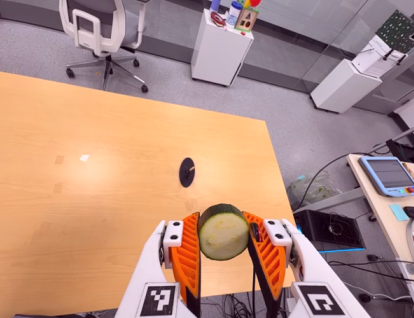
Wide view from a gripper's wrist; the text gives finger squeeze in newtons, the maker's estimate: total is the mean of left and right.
{"total": 11.5, "left": 10.9, "right": 12.0}